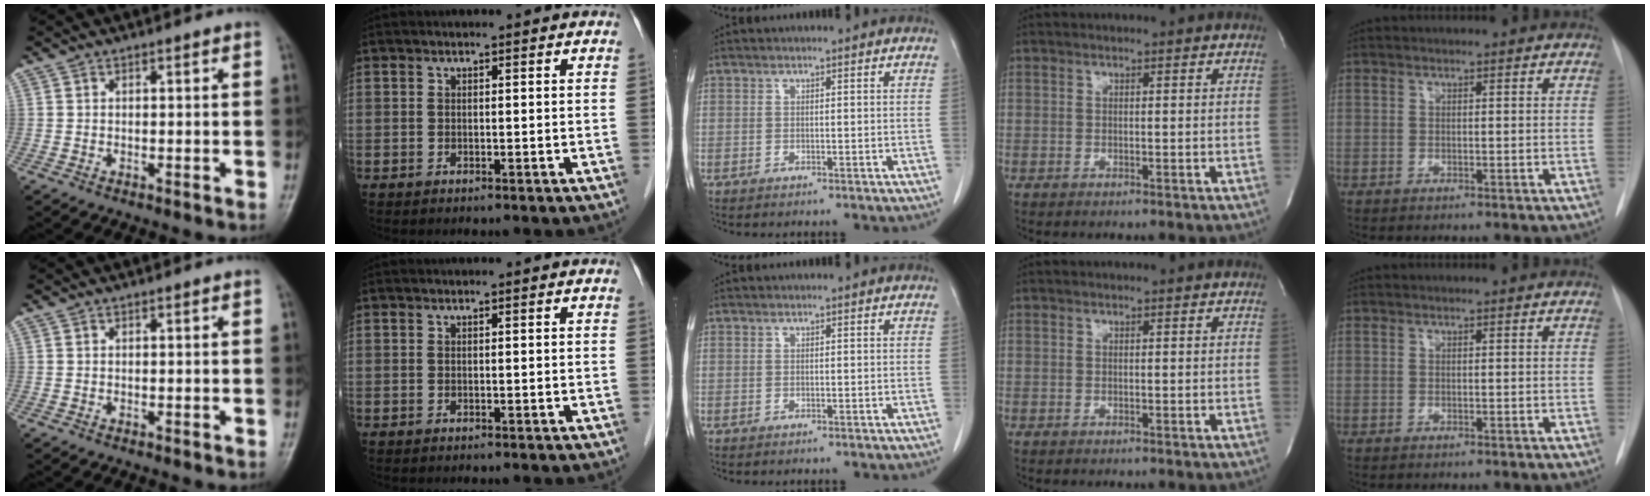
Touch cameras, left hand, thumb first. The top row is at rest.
{}